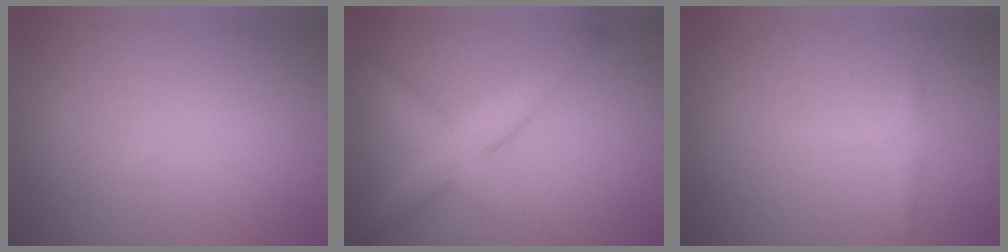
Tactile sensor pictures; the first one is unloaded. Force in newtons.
{"total": 5.2, "press": 5.2, "slide": 0.2}
{"total": 1.0, "press": 1.0, "slide": 0.1}